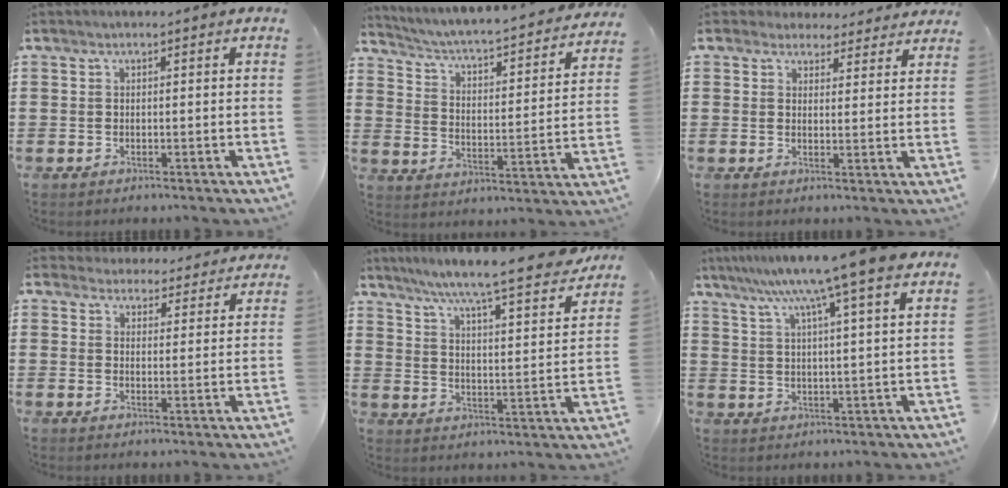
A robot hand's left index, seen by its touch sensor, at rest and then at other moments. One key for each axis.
{"total": 2.6, "fx": 2.2, "fy": -0.1, "fz": 1.4, "tx": -0.043, "ty": -0.032, "tz": 0.024}
{"total": 3.5, "fx": 3.2, "fy": 1.2, "fz": 0.4, "tx": -0.013, "ty": -0.007, "tz": 0.060}
{"total": 4.1, "fx": 4.1, "fy": 0.5, "fz": 0.2, "tx": -0.021, "ty": -0.019, "tz": 0.074}
{"total": 7.0, "fx": 6.2, "fy": -0.8, "fz": 3.2, "tx": -0.080, "ty": -0.052, "tz": 0.096}
{"total": 10.6, "fx": 7.8, "fy": -1.0, "fz": 7.1, "tx": -0.144, "ty": -0.031, "tz": 0.122}